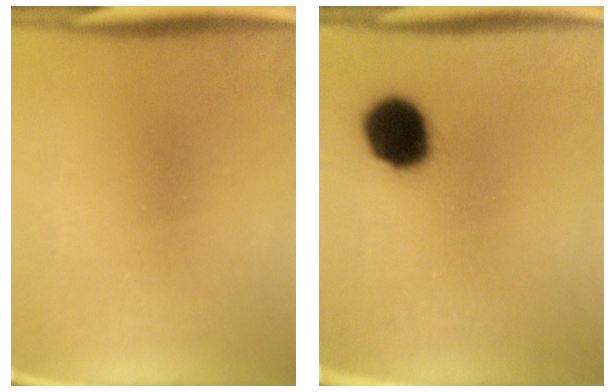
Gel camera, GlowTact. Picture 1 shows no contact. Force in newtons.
{"total": 12.6}